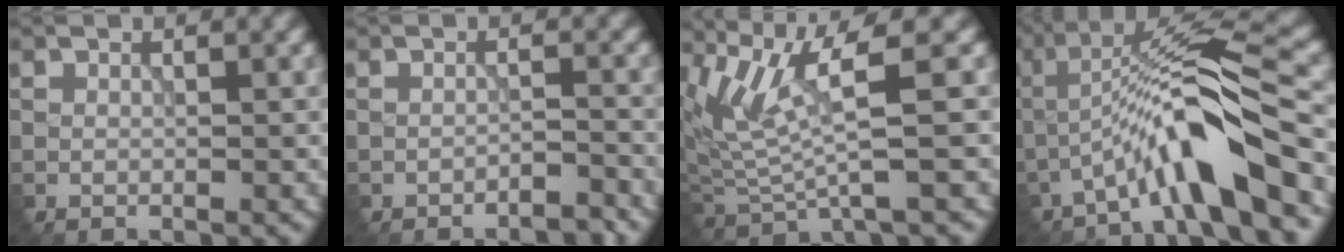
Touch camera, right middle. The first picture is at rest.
{"total": 1.7, "force": [-1.6, 0.1, 0.7], "torque": [-0.008, 0.004, -0.029]}
{"total": 5.1, "force": [2.2, 0.9, 4.5], "torque": [-0.110, -0.008, 0.049]}
{"total": 8.7, "force": [-4.4, 1.0, 7.5], "torque": [-0.128, 0.020, -0.082]}